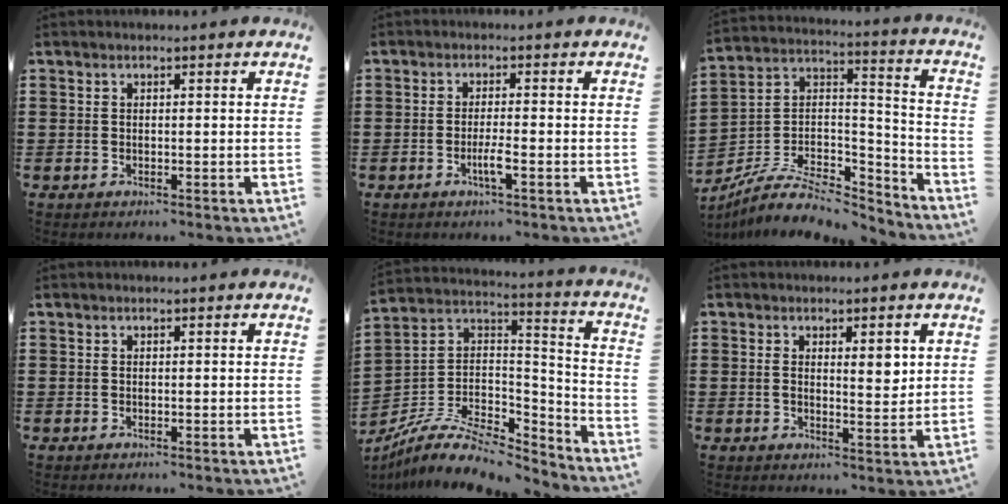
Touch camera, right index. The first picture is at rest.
{"total": 2.9, "force": [-1.4, 0.1, 2.6], "torque": [-0.052, -0.006, -0.027]}
{"total": 8.5, "force": [-6.2, 3.7, 4.4], "torque": [-0.093, 0.011, -0.121]}
{"total": 0.0}
{"total": 10.1, "force": [-7.4, 4.5, 5.2], "torque": [-0.101, 0.018, -0.138]}
{"total": 3.3, "force": [1.1, 1.2, 2.9], "torque": [-0.043, -0.003, 0.014]}